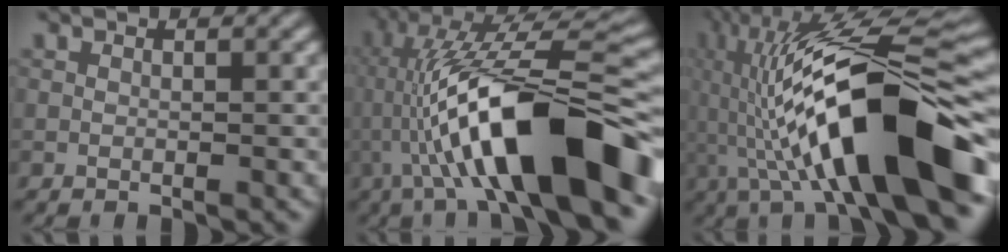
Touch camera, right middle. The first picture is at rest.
{"total": 13.8, "force": [-3.3, 2.6, 13.2], "torque": [-0.230, 0.040, -0.040]}
{"total": 15.2, "force": [-3.4, 3.9, 14.3], "torque": [-0.257, 0.045, -0.049]}